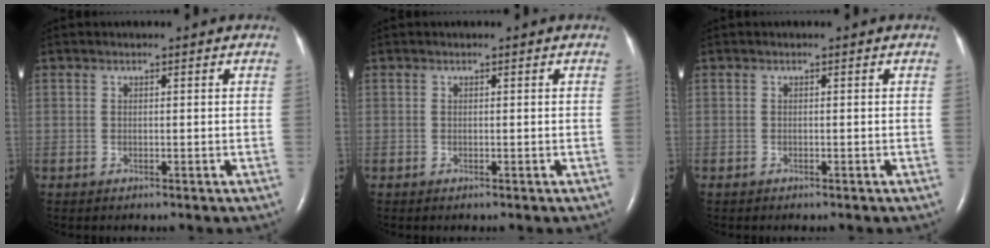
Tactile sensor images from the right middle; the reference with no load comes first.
{"total": 0.0}
{"total": 0.0}